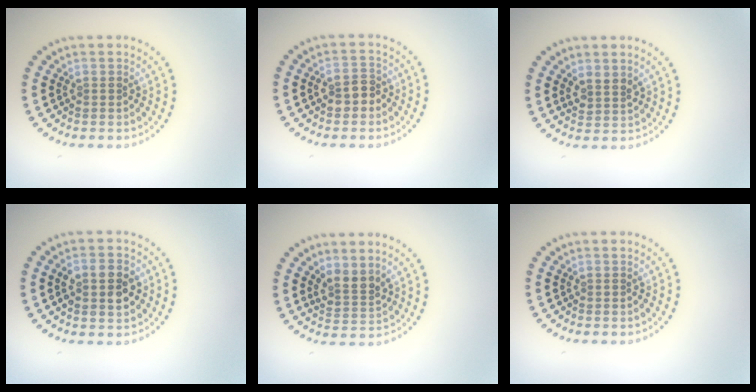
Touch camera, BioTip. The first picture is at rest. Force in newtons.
{"total": 2.1, "press": 2.1, "slide": 0.5}
{"total": 1.7, "press": 1.3, "slide": 1.2}
{"total": 3.7, "press": 3.7, "slide": 0.2}
{"total": 2.4, "press": 1.7, "slide": 1.7}
{"total": 0.0}